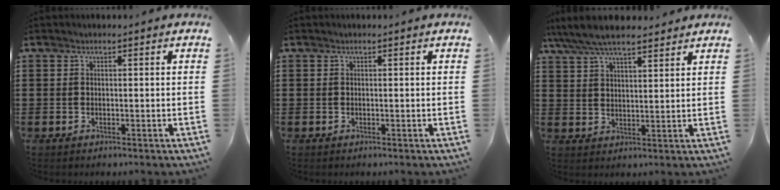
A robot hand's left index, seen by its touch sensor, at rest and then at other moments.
{"total": 0.0}
{"total": 6.5, "force": [5.6, 1.4, 2.9], "torque": [-0.074, -0.011, 0.102]}